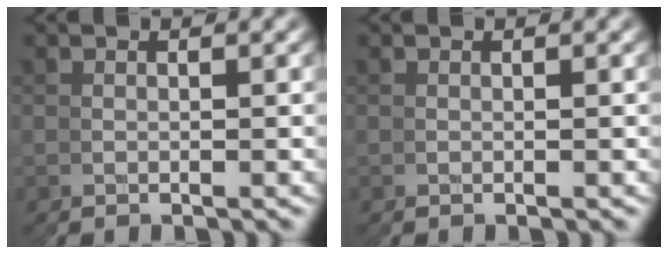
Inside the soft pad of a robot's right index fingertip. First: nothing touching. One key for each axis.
{"total": 0.0}